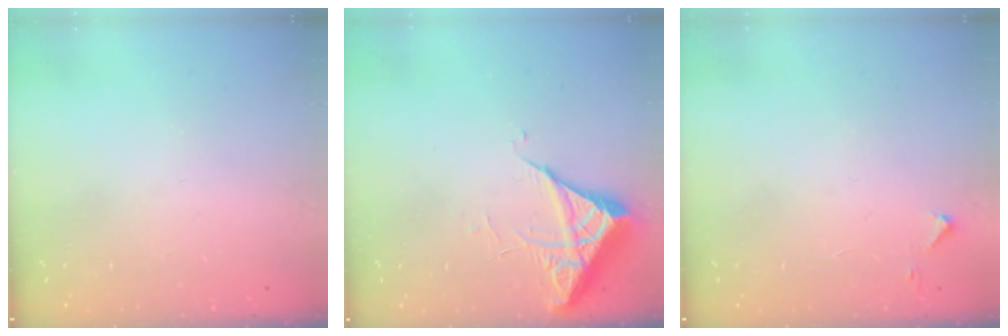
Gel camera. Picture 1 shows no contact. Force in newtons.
{"total": 5.4, "press": 5.4, "slide": 0.3}
{"total": 2.8, "press": 2.8, "slide": 0.4}